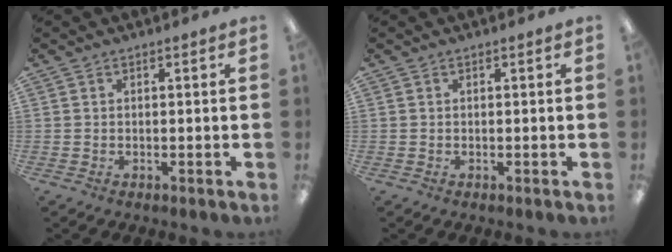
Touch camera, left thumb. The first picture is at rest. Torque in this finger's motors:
{"motor_torque": [0.00, 0.00, -0.08, 0.08, 0.00]}